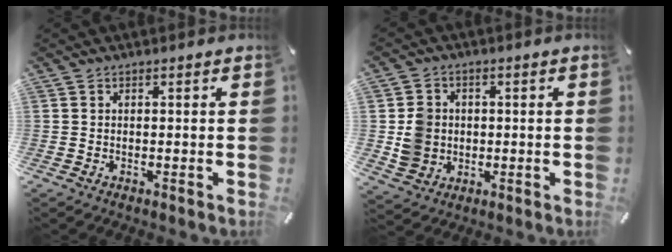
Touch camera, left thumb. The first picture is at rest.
{"total": 7.3, "force": [0.0, 6.9, 2.2], "torque": [-0.050, 0.013, 0.003]}